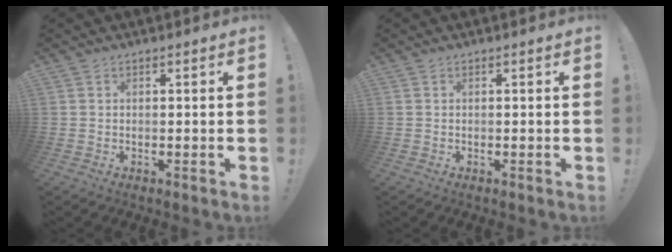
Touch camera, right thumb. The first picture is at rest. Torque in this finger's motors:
{"motor_torque": [0.00, 0.00, 0.00, 0.00, 0.00]}